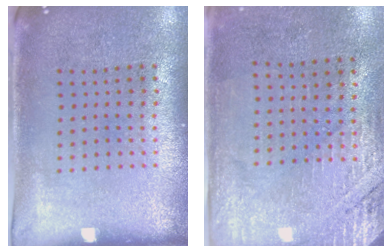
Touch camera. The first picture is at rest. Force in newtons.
{"total": 2.7, "press": 2.4, "slide": 1.3}